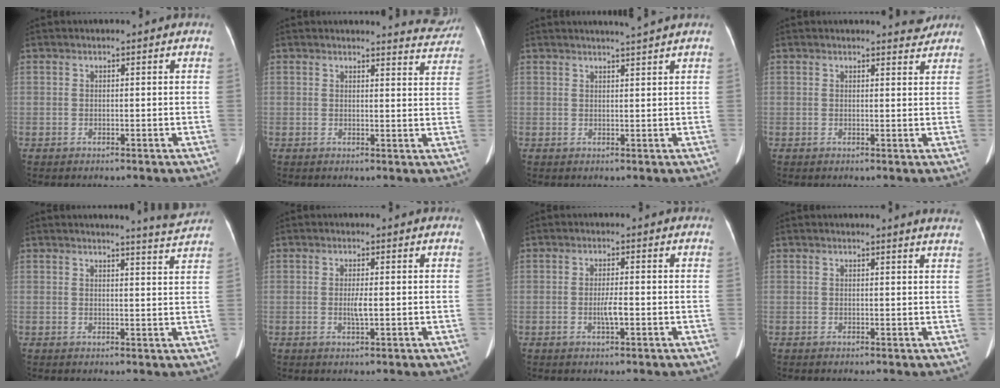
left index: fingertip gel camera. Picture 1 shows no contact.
{"total": 5.4, "force": [5.4, 0.3, -0.3], "torque": [0.006, -0.028, 0.041]}
{"total": 3.0, "force": [2.6, -1.0, 1.1], "torque": [-0.012, -0.003, 0.038]}
{"total": 2.4, "force": [2.3, 0.3, 0.2], "torque": [-0.006, -0.009, 0.022]}
{"total": 4.1, "force": [3.9, -1.2, 0.4], "torque": [-0.017, -0.021, 0.042]}
{"total": 1.8, "force": [-0.2, 0.1, 1.8], "torque": [-0.038, -0.002, -0.001]}
{"total": 2.4, "force": [-0.7, 0.2, 2.3], "torque": [-0.045, -0.002, -0.012]}
{"total": 4.6, "force": [4.4, -0.3, 1.4], "torque": [-0.015, -0.009, 0.025]}